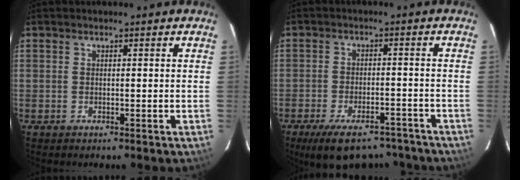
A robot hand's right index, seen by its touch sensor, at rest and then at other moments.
{"total": 14.9, "force": [-11.5, 6.3, 7.1], "torque": [-0.145, -0.006, -0.157]}